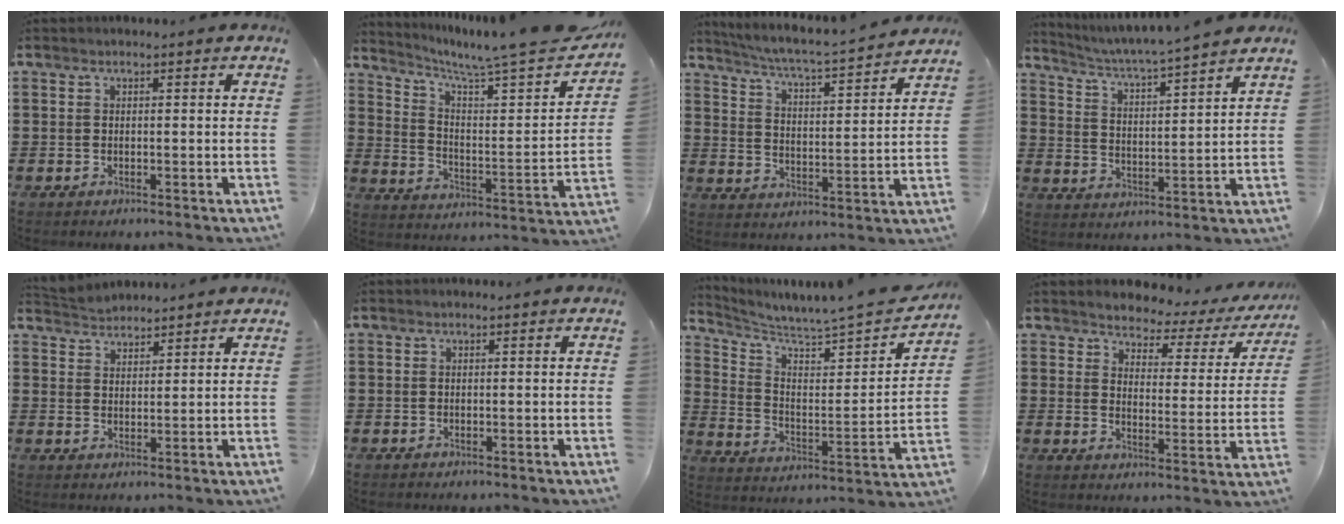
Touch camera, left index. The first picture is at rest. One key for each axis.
{"total": 5.8, "fx": 4.7, "fy": -0.4, "fz": 3.4, "tx": -0.073, "ty": -0.052, "tz": 0.064}
{"total": 4.2, "fx": 3.9, "fy": -0.4, "fz": 1.5, "tx": -0.050, "ty": -0.038, "tz": 0.059}
{"total": 3.8, "fx": 3.5, "fy": -0.8, "fz": 1.2, "tx": -0.043, "ty": -0.035, "tz": 0.051}
{"total": 2.9, "fx": 2.8, "fy": 0.4, "fz": -0.5, "tx": -0.001, "ty": -0.007, "tz": 0.052}
{"total": 0.0}
{"total": 3.5, "fx": 3.1, "fy": 0.2, "fz": 1.7, "tx": -0.054, "ty": -0.040, "tz": 0.041}
{"total": 2.9, "fx": 2.7, "fy": 1.0, "fz": 0.1, "tx": -0.025, "ty": -0.022, "tz": 0.039}